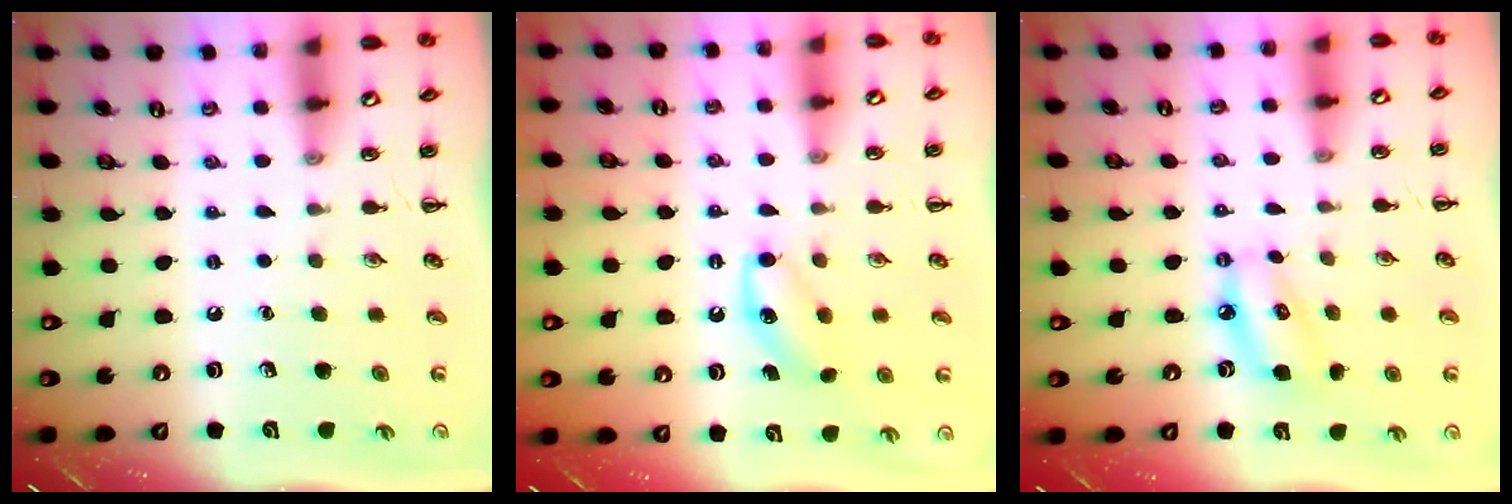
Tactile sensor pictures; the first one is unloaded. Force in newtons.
{"total": 5.8, "press": 5.5, "slide": 1.7}
{"total": 8.2, "press": 7.9, "slide": 2.1}